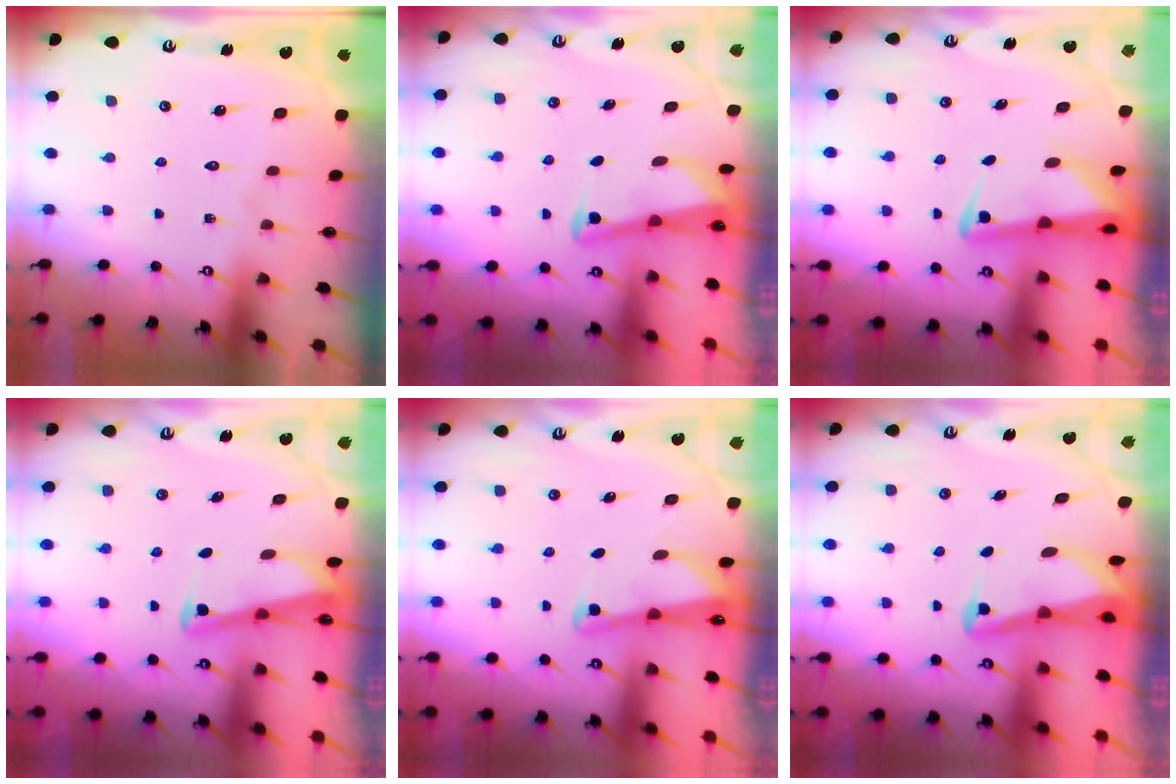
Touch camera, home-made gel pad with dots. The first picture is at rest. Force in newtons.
{"total": 3.0, "press": 3.0, "slide": 0.5}
{"total": 3.0, "press": 3.0, "slide": 0.6}
{"total": 2.8, "press": 2.8, "slide": 0.3}
{"total": 2.2, "press": 2.2, "slide": 0.3}
{"total": 3.5, "press": 3.3, "slide": 1.0}